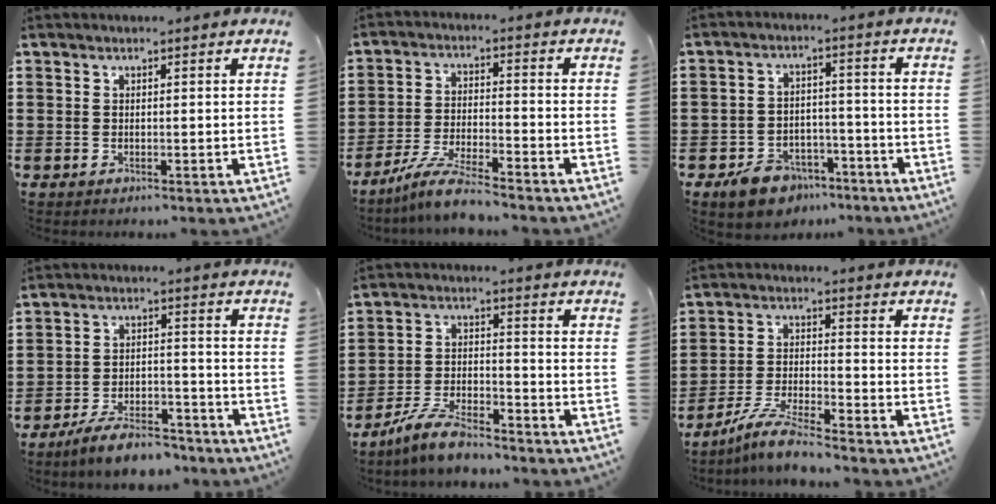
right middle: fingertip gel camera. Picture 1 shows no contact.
{"total": 6.4, "force": [-5.7, 0.2, 3.0], "torque": [-0.075, -0.013, -0.112]}
{"total": 5.6, "force": [-4.7, 2.8, 1.3], "torque": [-0.029, 0.020, -0.092]}
{"total": 6.7, "force": [-6.2, 1.3, 2.1], "torque": [-0.042, 0.010, -0.121]}
{"total": 6.8, "force": [-6.0, 1.2, 2.9], "torque": [-0.072, 0.002, -0.118]}
{"total": 6.4, "force": [-5.6, 0.2, 3.1], "torque": [-0.076, -0.011, -0.112]}